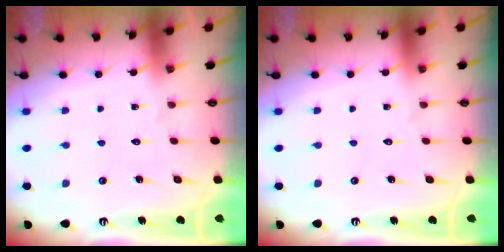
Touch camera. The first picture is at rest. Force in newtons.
{"total": 0.0}